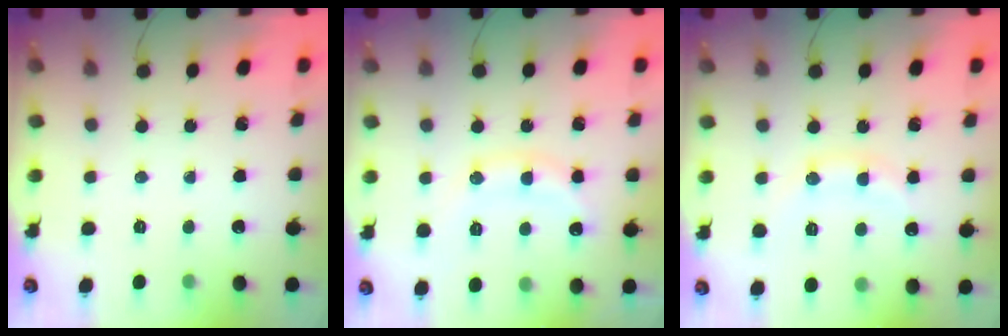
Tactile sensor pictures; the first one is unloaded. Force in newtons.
{"total": 13.2, "press": 13.2, "slide": 0.7}
{"total": 8.1, "press": 8.0, "slide": 1.0}